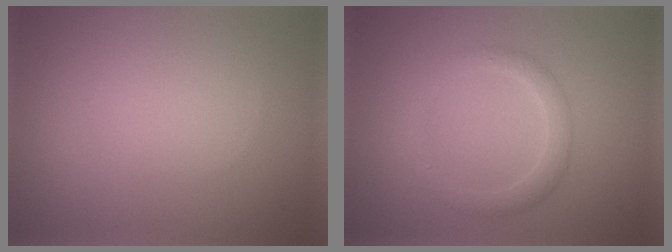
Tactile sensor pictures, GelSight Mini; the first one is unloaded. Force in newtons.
{"total": 2.1, "press": 2.1, "slide": 0.1}